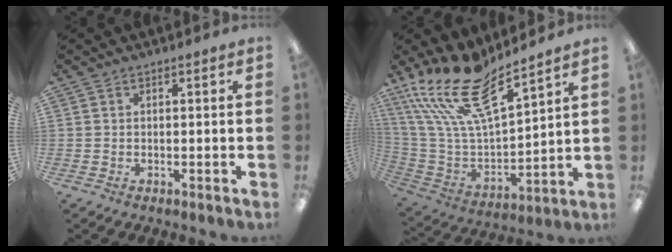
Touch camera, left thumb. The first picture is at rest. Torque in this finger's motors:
{"motor_torque": [0.30, 0.33, 1.63, -1.14, 0.50]}